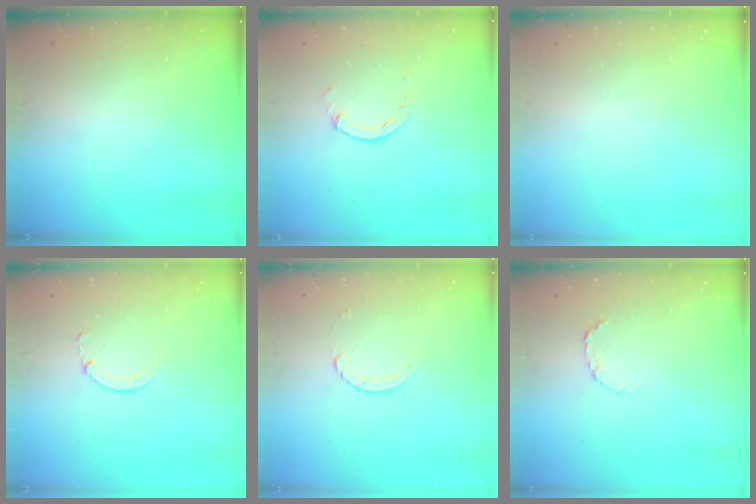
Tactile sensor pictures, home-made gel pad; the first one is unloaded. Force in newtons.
{"total": 1.1, "press": 1.1, "slide": 0.2}
{"total": 0.0}
{"total": 0.0}
{"total": 2.5, "press": 2.4, "slide": 0.2}
{"total": 3.5, "press": 3.5, "slide": 0.4}